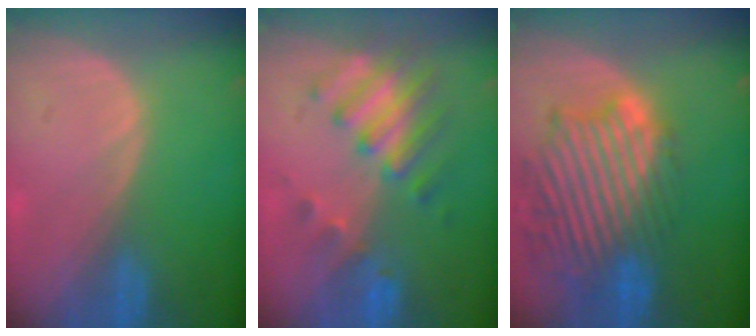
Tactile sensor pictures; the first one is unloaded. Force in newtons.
{"total": 8.3, "press": 7.3, "slide": 3.9}
{"total": 13.6, "press": 11.7, "slide": 6.8}